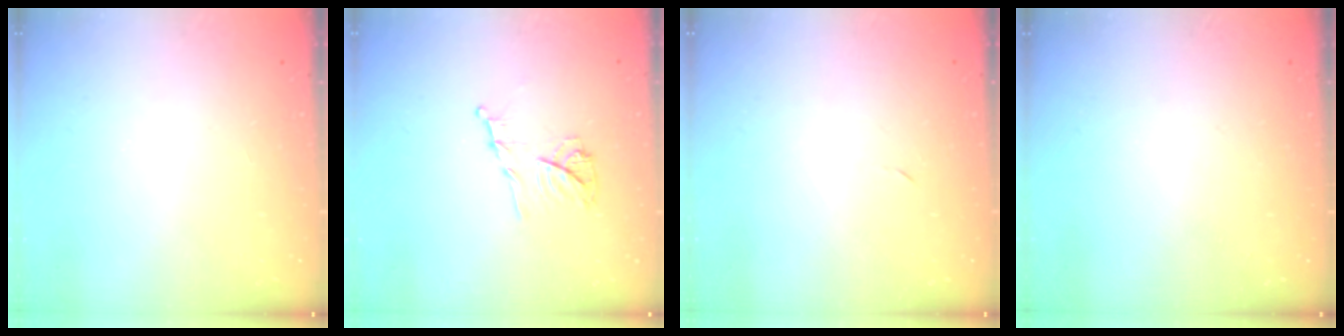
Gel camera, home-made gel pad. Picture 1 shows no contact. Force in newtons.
{"total": 10.3, "press": 10.3, "slide": 0.5}
{"total": 2.3, "press": 2.3, "slide": 0.4}
{"total": 0.0}